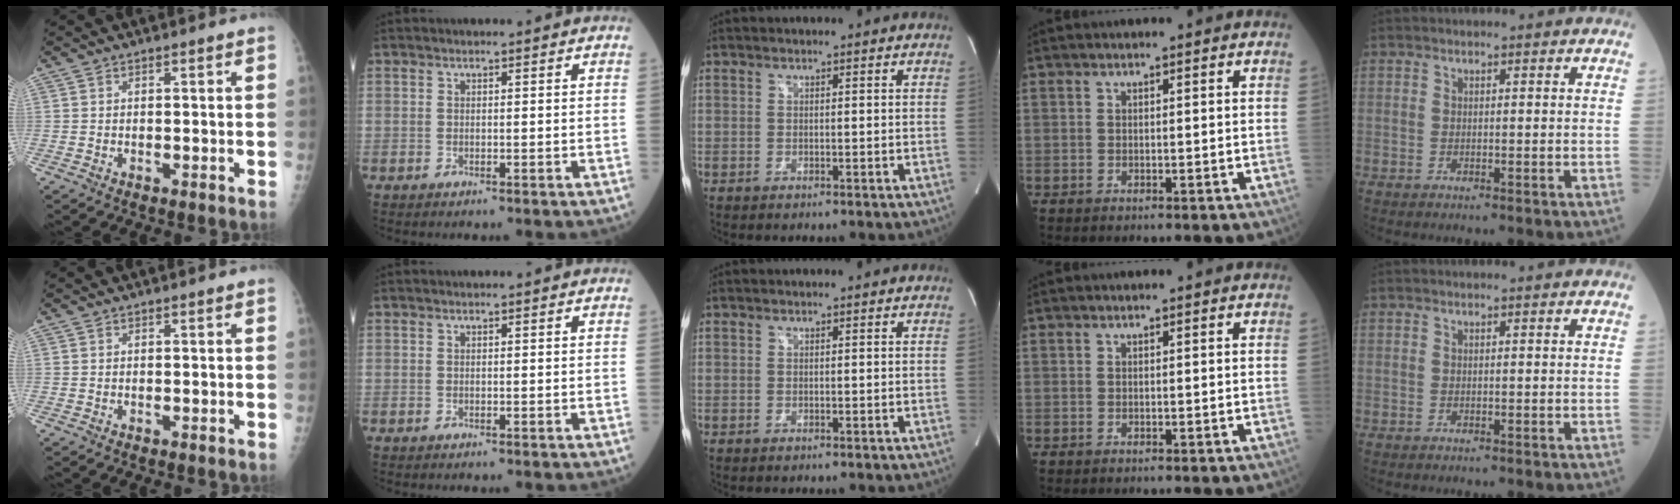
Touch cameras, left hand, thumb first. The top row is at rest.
{}